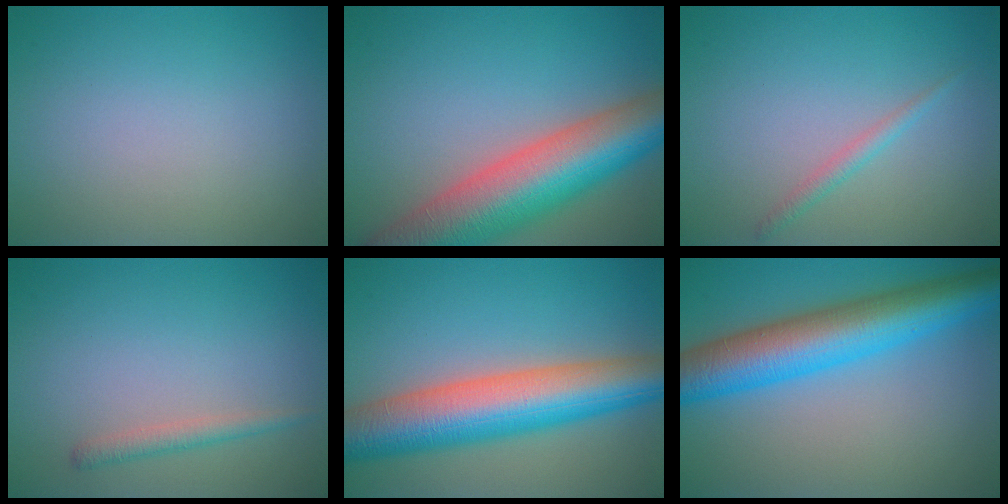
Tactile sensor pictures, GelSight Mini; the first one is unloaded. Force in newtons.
{"total": 12.0, "press": 12.0, "slide": 0.6}
{"total": 1.2, "press": 1.2, "slide": 0.0}
{"total": 1.5, "press": 1.5, "slide": 0.1}
{"total": 10.8, "press": 10.8, "slide": 0.3}
{"total": 9.4, "press": 9.4, "slide": 0.0}